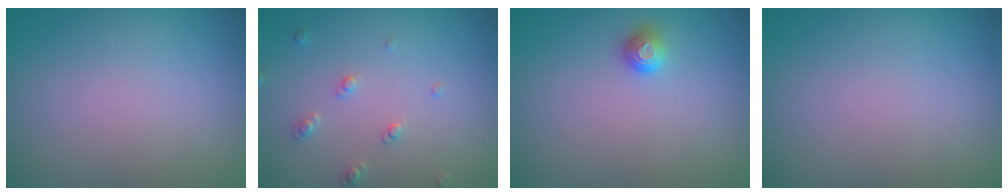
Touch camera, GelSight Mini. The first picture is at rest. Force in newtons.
{"total": 1.6, "press": 1.5, "slide": 0.4}
{"total": 1.1, "press": 1.1, "slide": 0.2}
{"total": 0.0}